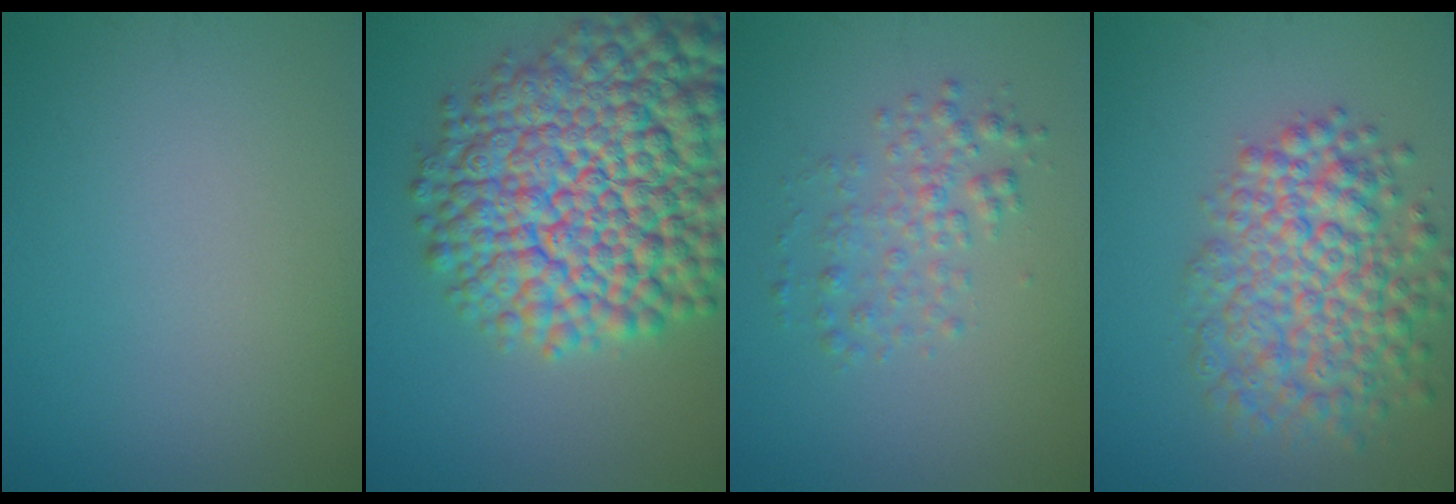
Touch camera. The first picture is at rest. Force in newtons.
{"total": 15.7, "press": 15.7, "slide": 0.7}
{"total": 2.5, "press": 2.5, "slide": 0.0}
{"total": 7.3, "press": 7.3, "slide": 0.3}